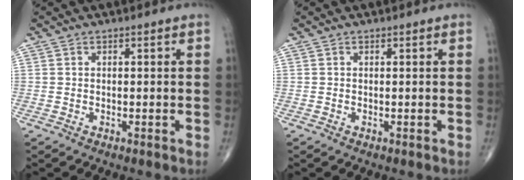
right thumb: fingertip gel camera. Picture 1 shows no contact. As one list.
[{"total": 0.0}]